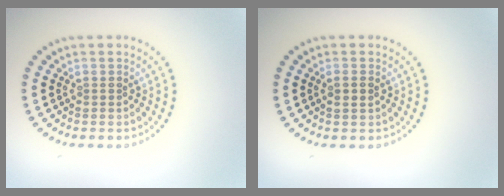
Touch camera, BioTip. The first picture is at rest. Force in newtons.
{"total": 1.1, "press": 1.1, "slide": 0.3}